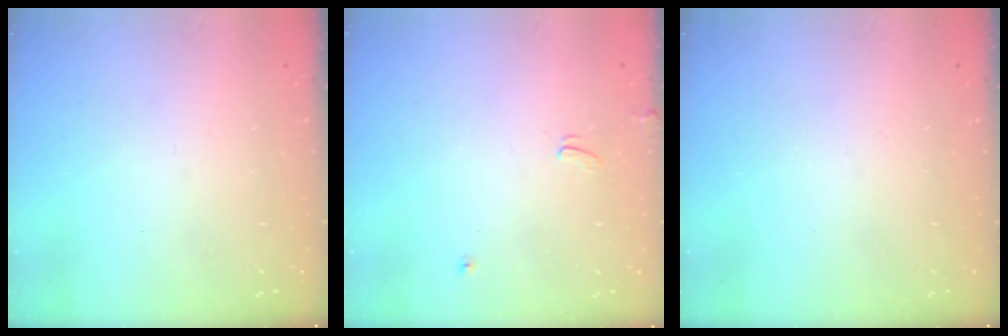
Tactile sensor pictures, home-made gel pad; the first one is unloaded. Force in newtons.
{"total": 0.0}
{"total": 0.0}